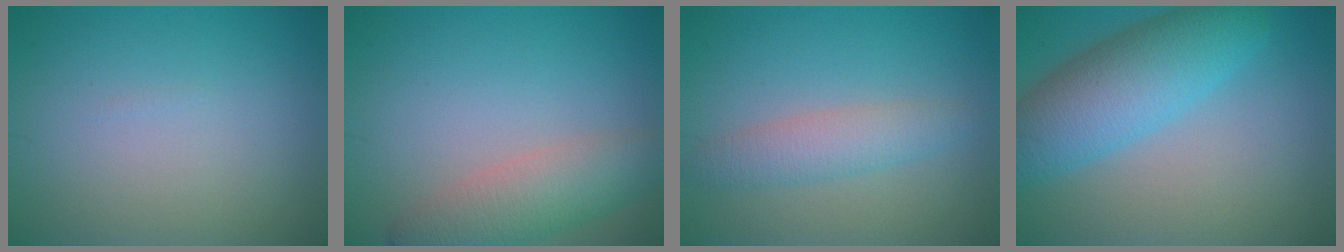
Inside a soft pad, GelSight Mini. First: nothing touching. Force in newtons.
{"total": 4.4, "press": 4.4, "slide": 0.4}
{"total": 3.0, "press": 3.0, "slide": 0.1}
{"total": 7.6, "press": 7.6, "slide": 0.2}